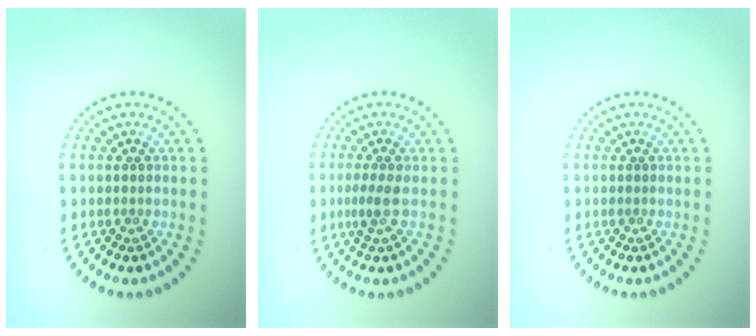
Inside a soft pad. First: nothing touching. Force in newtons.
{"total": 1.4, "press": 1.3, "slide": 0.7}
{"total": 0.0}